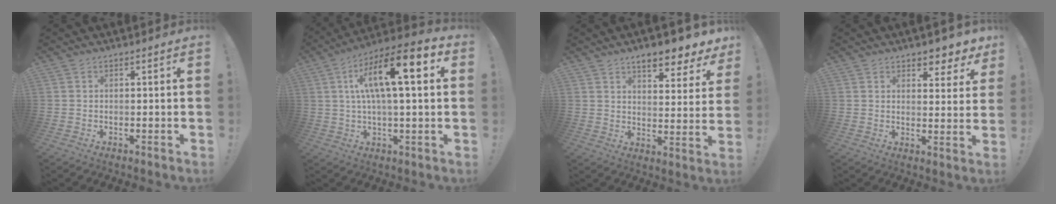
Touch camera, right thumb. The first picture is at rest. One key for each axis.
{"total": 16.5, "fx": 4.5, "fy": 4.6, "fz": 15.3, "tx": -0.265, "ty": -0.008, "tz": 0.062}
{"total": 9.2, "fx": 7.1, "fy": 2.6, "fz": 5.2, "tx": -0.073, "ty": -0.052, "tz": 0.123}
{"total": 5.9, "fx": 4.8, "fy": 2.9, "fz": 1.7, "tx": -0.004, "ty": -0.048, "tz": 0.086}